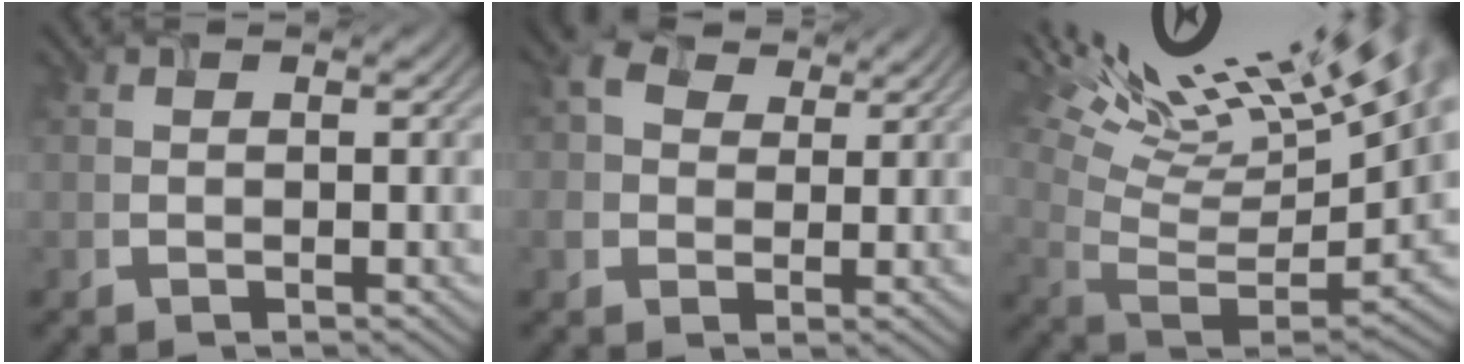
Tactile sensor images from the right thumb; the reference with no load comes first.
{"total": 3.0, "force": [1.1, 2.7, 0.6], "torque": [-0.026, 0.002, 0.024]}
{"total": 18.4, "force": [11.2, 5.7, 13.5], "torque": [-0.248, 0.024, 0.188]}